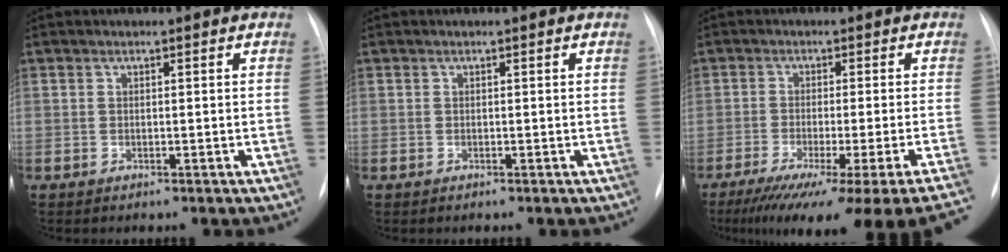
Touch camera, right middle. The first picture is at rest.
{"total": 0.0}
{"total": 22.7, "force": [-18.5, -1.3, 13.1], "torque": [-0.122, -0.067, -0.253]}